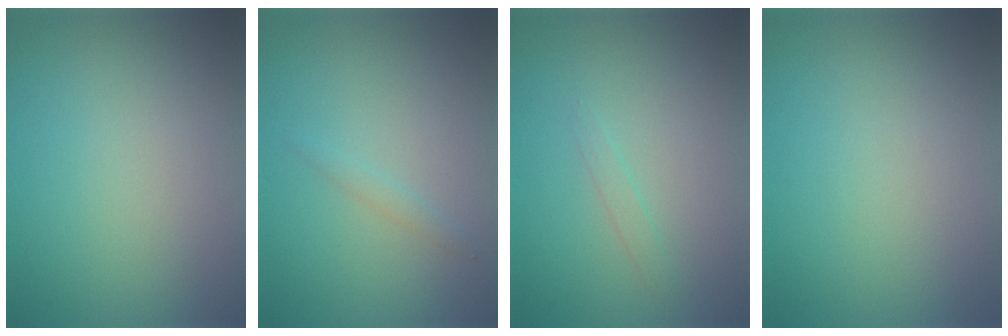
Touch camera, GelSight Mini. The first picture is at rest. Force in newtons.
{"total": 0.8, "press": 0.8, "slide": 0.0}
{"total": 0.8, "press": 0.8, "slide": 0.1}
{"total": 0.0}